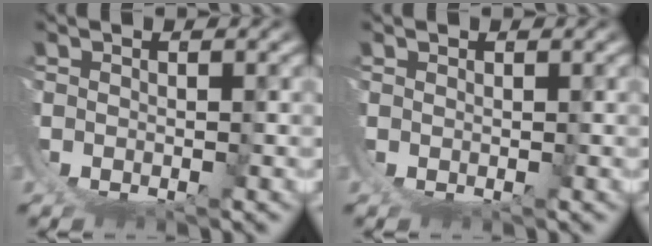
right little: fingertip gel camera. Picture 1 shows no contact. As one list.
[{"total": 0.6, "force": [0.4, -0.4, 0.0], "torque": [0.002, 0.000, 0.010]}]